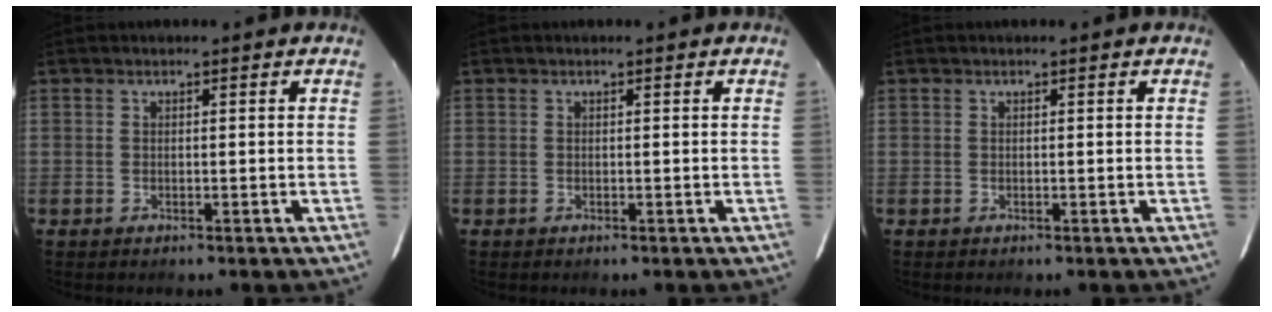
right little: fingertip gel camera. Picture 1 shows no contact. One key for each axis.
{"total": 0.0}
{"total": 0.0}